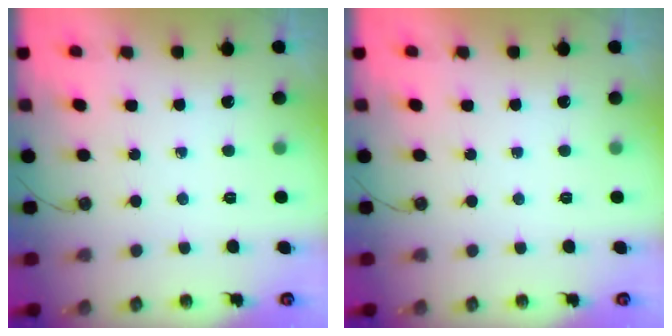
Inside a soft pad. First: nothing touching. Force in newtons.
{"total": 0.0}